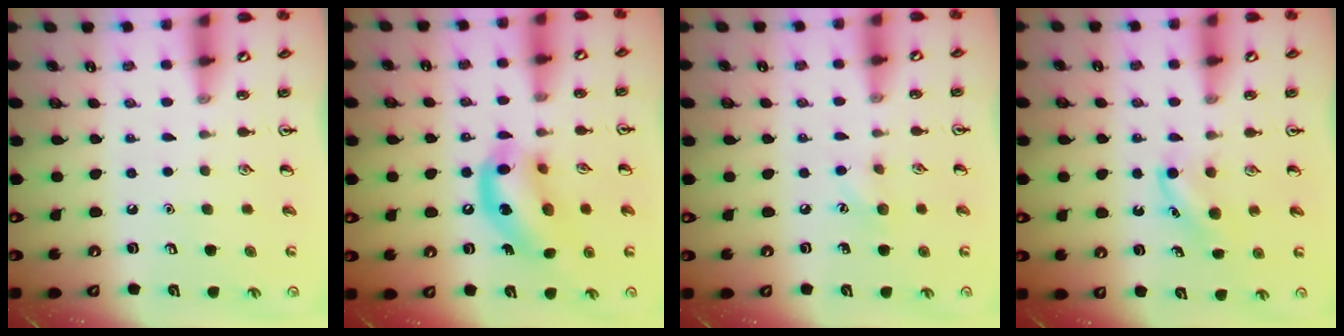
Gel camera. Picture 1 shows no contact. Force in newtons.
{"total": 13.5, "press": 13.2, "slide": 3.0}
{"total": 5.6, "press": 5.4, "slide": 1.6}
{"total": 4.1, "press": 3.9, "slide": 1.3}